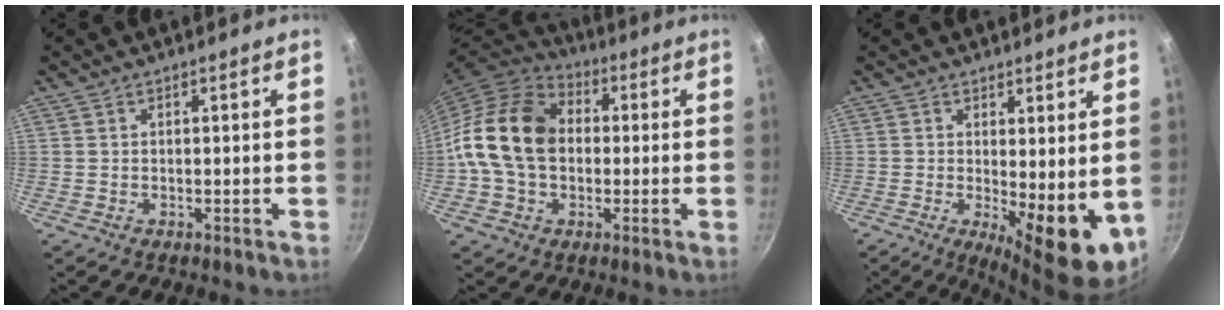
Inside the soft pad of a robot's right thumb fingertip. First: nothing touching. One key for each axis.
{"total": 17.1, "fx": 0.2, "fy": 12.6, "fz": 11.5, "tx": -0.190, "ty": 0.030, "tz": -0.010}
{"total": 9.8, "fx": -0.3, "fy": 3.3, "fz": 9.3, "tx": -0.116, "ty": -0.017, "tz": 0.007}